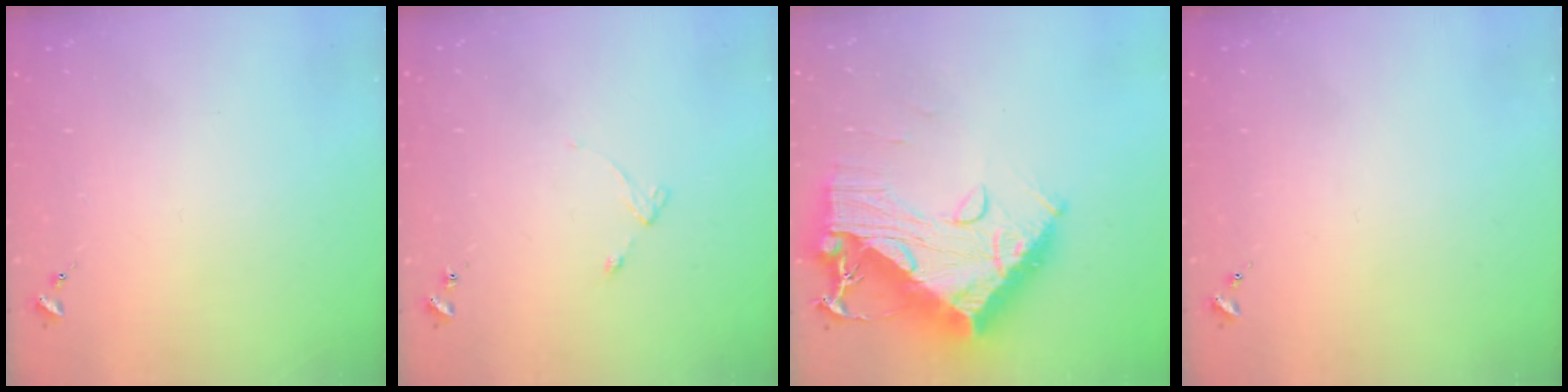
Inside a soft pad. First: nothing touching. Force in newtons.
{"total": 4.0, "press": 3.9, "slide": 0.5}
{"total": 21.2, "press": 21.1, "slide": 2.0}
{"total": 0.0}